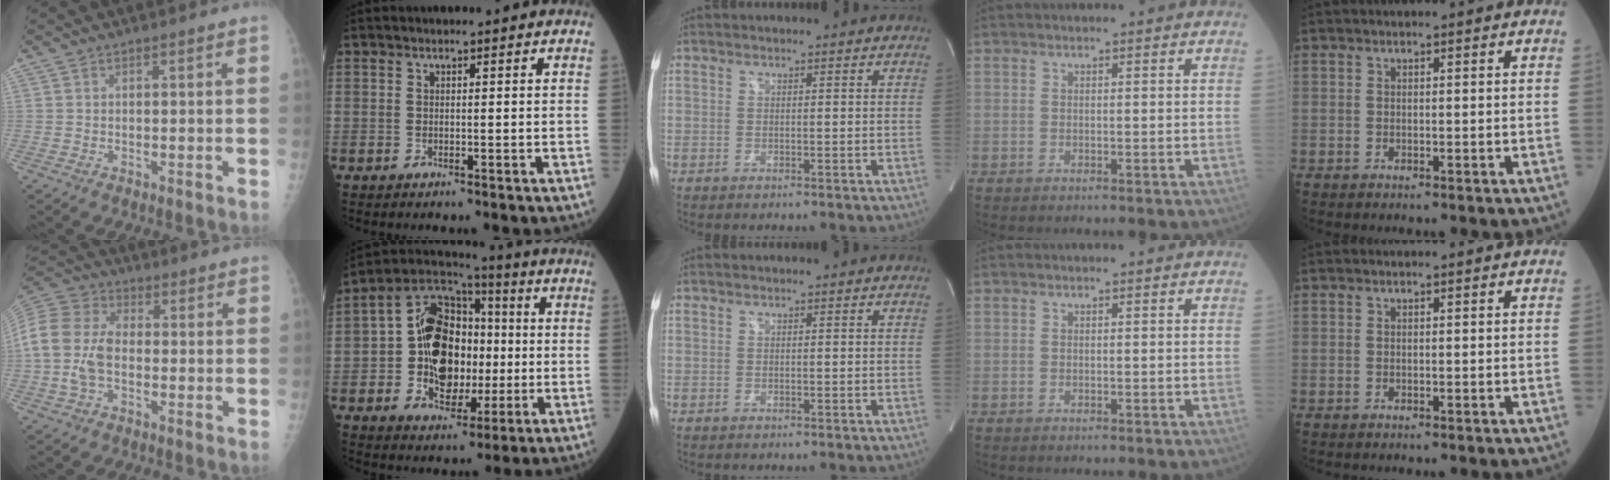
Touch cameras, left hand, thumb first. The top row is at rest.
{"thumb": {"total": 13.1, "force": [-1.5, 8.4, 9.9], "torque": [-0.218, 0.028, -0.033]}, "index": {"total": 14.5, "force": [-0.7, 10.1, 10.4], "torque": [-0.199, 0.037, -0.007]}}